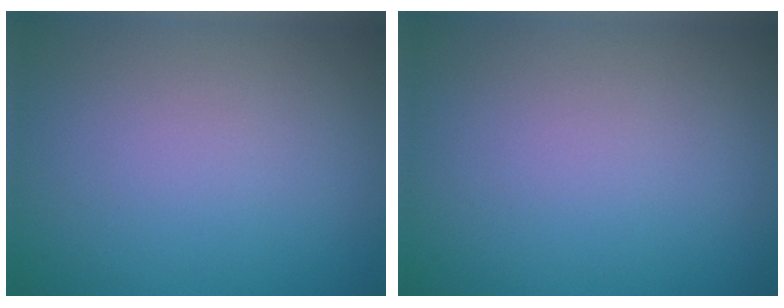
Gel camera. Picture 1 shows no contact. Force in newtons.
{"total": 0.0}